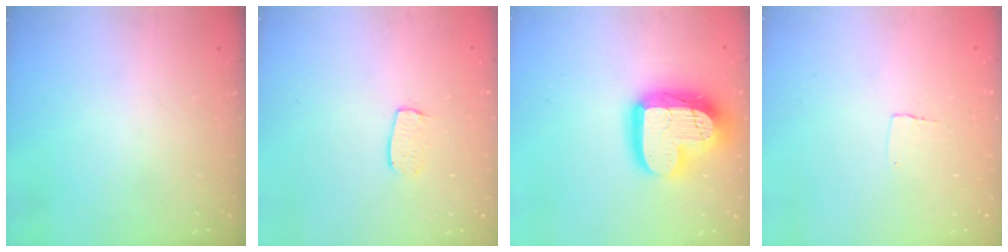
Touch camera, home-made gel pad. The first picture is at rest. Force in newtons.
{"total": 5.5, "press": 5.5, "slide": 0.4}
{"total": 21.7, "press": 21.6, "slide": 1.9}
{"total": 2.3, "press": 2.3, "slide": 0.1}